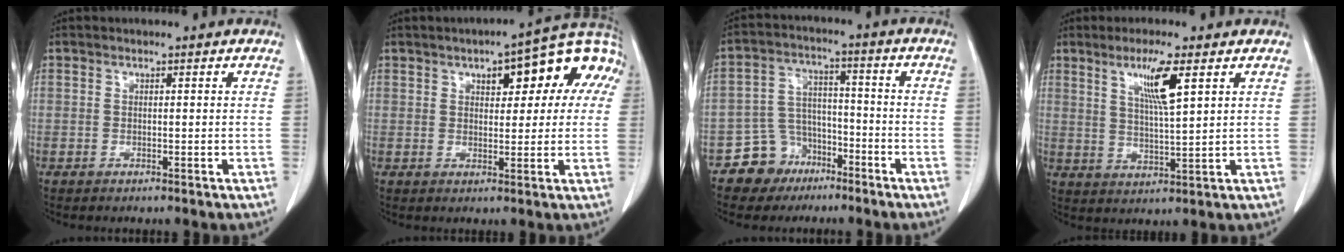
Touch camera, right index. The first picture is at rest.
{"total": 12.6, "force": [4.4, 4.5, 10.9], "torque": [-0.132, 0.038, 0.050]}
{"total": 7.9, "force": [-5.0, 5.9, 1.0], "torque": [-0.016, 0.023, -0.083]}
{"total": 7.1, "force": [3.4, 0.0, 6.3], "torque": [-0.116, -0.007, 0.064]}